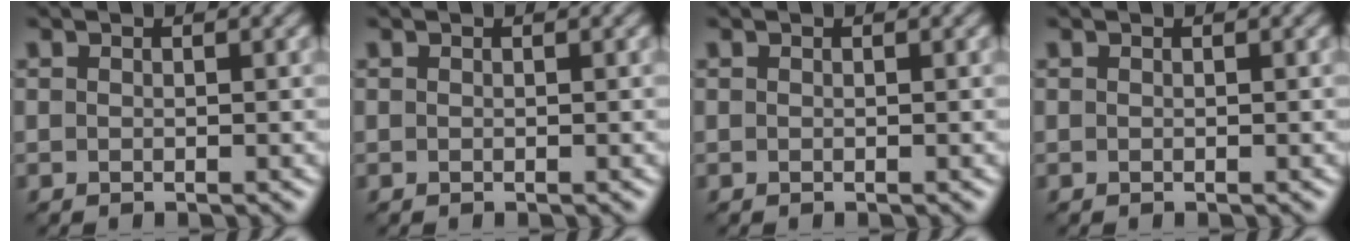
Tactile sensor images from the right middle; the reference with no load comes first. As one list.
[{"total": 0.0}, {"total": 0.0}, {"total": 0.0}]